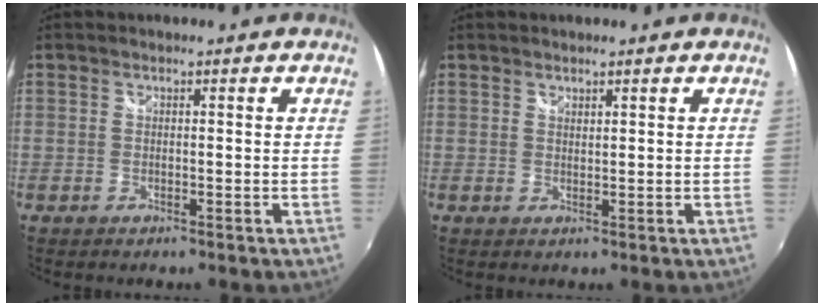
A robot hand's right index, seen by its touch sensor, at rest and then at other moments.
{"total": 0.9, "force": [0.9, 0.3, 0.2], "torque": [-0.002, 0.000, 0.016]}